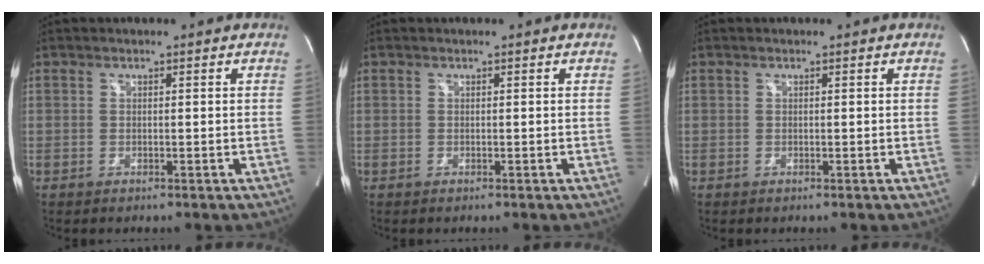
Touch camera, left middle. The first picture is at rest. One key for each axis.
{"total": 0.0}
{"total": 0.0}